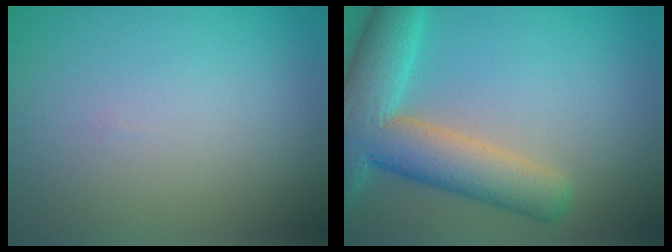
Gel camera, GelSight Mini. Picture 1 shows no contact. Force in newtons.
{"total": 9.1, "press": 9.1, "slide": 0.6}